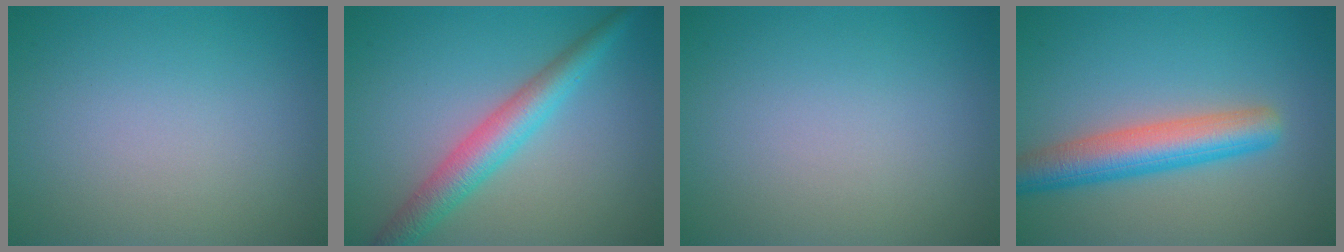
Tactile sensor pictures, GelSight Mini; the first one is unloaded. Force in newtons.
{"total": 4.3, "press": 4.3, "slide": 0.1}
{"total": 0.0}
{"total": 5.5, "press": 5.5, "slide": 0.2}